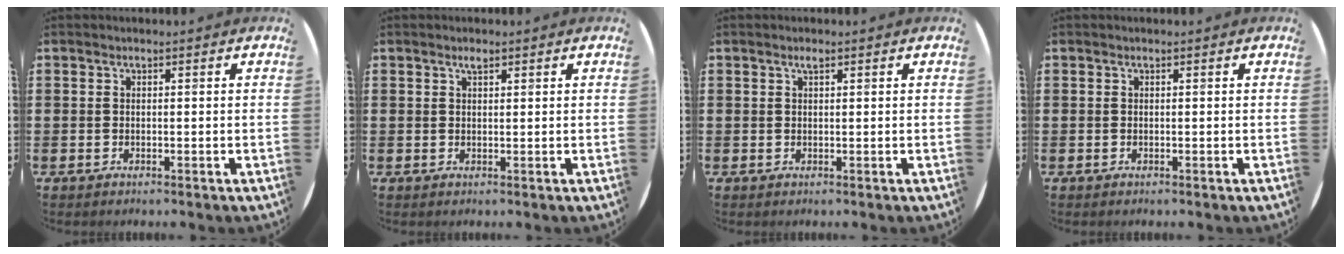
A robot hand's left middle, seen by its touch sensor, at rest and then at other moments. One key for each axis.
{"total": 0.9, "fx": 0.7, "fy": 0.3, "fz": 0.5, "tx": -0.011, "ty": 0.003, "tz": 0.013}
{"total": 0.8, "fx": 0.5, "fy": 0.2, "fz": 0.5, "tx": -0.011, "ty": 0.002, "tz": 0.009}
{"total": 0.0}